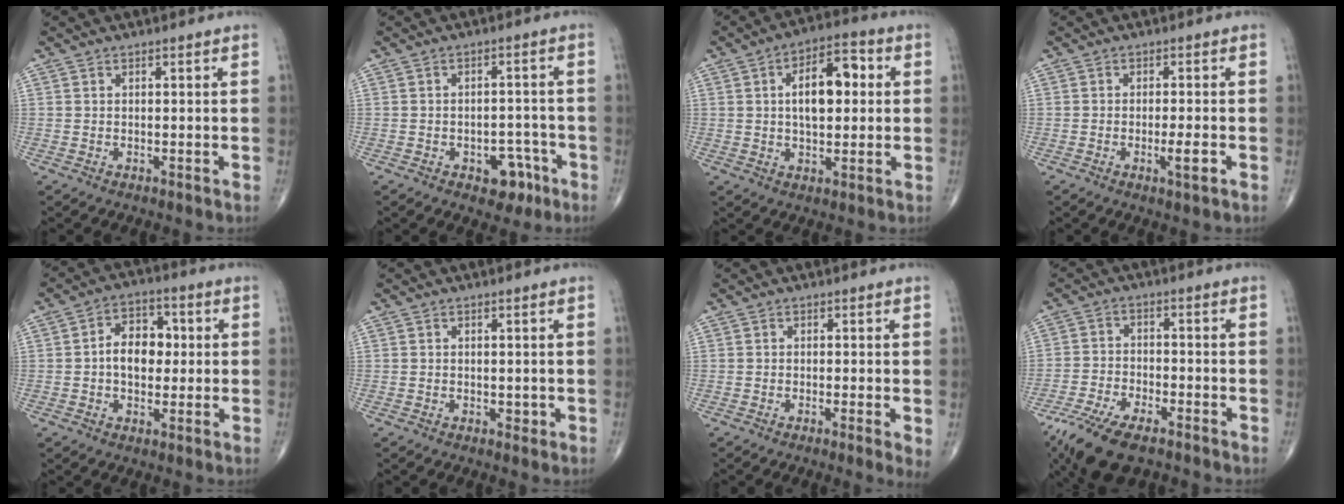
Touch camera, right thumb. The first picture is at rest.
{"total": 6.0, "force": [-3.1, 3.8, 3.5], "torque": [-0.017, 0.028, -0.037]}
{"total": 11.3, "force": [1.7, 5.9, 9.5], "torque": [-0.127, 0.017, 0.021]}
{"total": 3.1, "force": [-1.1, 0.4, 2.9], "torque": [-0.048, -0.003, -0.020]}
{"total": 8.0, "force": [-0.1, 5.9, 5.4], "torque": [-0.054, 0.024, -0.013]}
{"total": 0.8, "force": [-0.1, 0.7, 0.5], "torque": [0.000, 0.001, -0.003]}
{"total": 2.5, "force": [-0.5, 0.2, 2.4], "torque": [-0.044, -0.008, -0.014]}
{"total": 11.6, "force": [-8.0, 4.2, 7.3], "torque": [-0.140, 0.012, -0.149]}